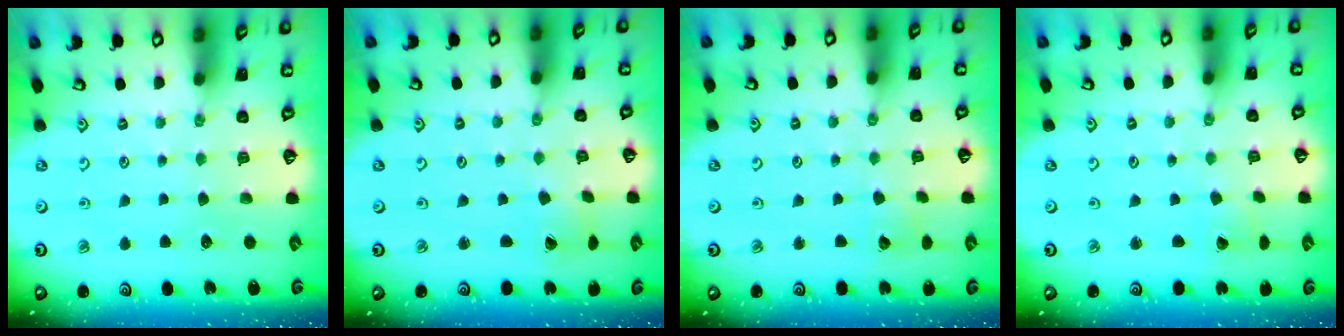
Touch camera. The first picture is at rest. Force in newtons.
{"total": 1.0, "press": 1.0, "slide": 0.1}
{"total": 3.8, "press": 3.8, "slide": 0.4}
{"total": 1.8, "press": 1.7, "slide": 0.1}